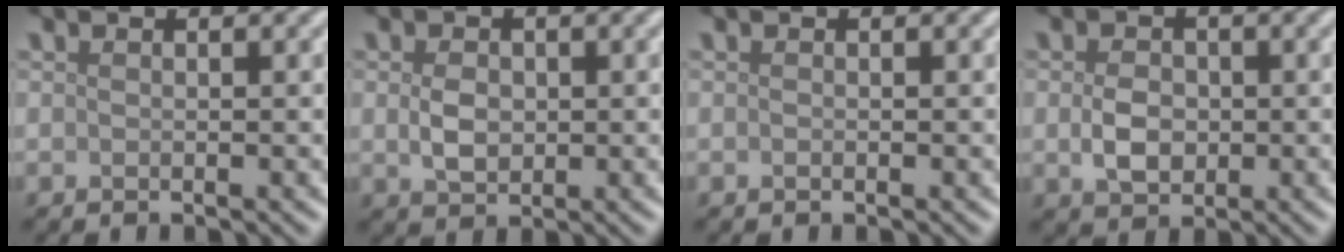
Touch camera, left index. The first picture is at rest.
{"total": 2.4, "force": [0.1, 1.8, 1.7], "torque": [-0.034, 0.000, 0.002]}
{"total": 0.0}
{"total": 3.0, "force": [-0.2, 2.2, 2.0], "torque": [-0.040, -0.002, -0.007]}